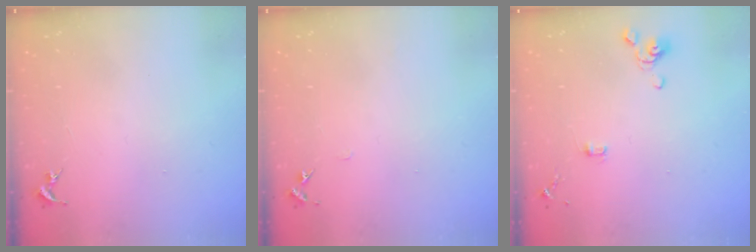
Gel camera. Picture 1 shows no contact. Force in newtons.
{"total": 4.0, "press": 4.0, "slide": 0.5}
{"total": 4.4, "press": 4.0, "slide": 1.8}